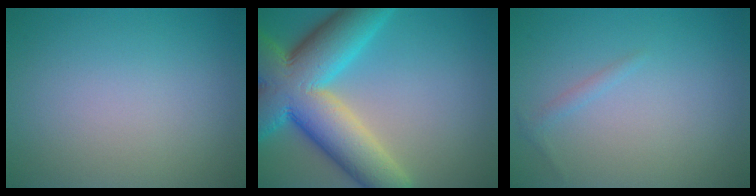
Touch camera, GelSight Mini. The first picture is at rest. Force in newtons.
{"total": 13.2, "press": 13.2, "slide": 0.6}
{"total": 0.8, "press": 0.8, "slide": 0.0}